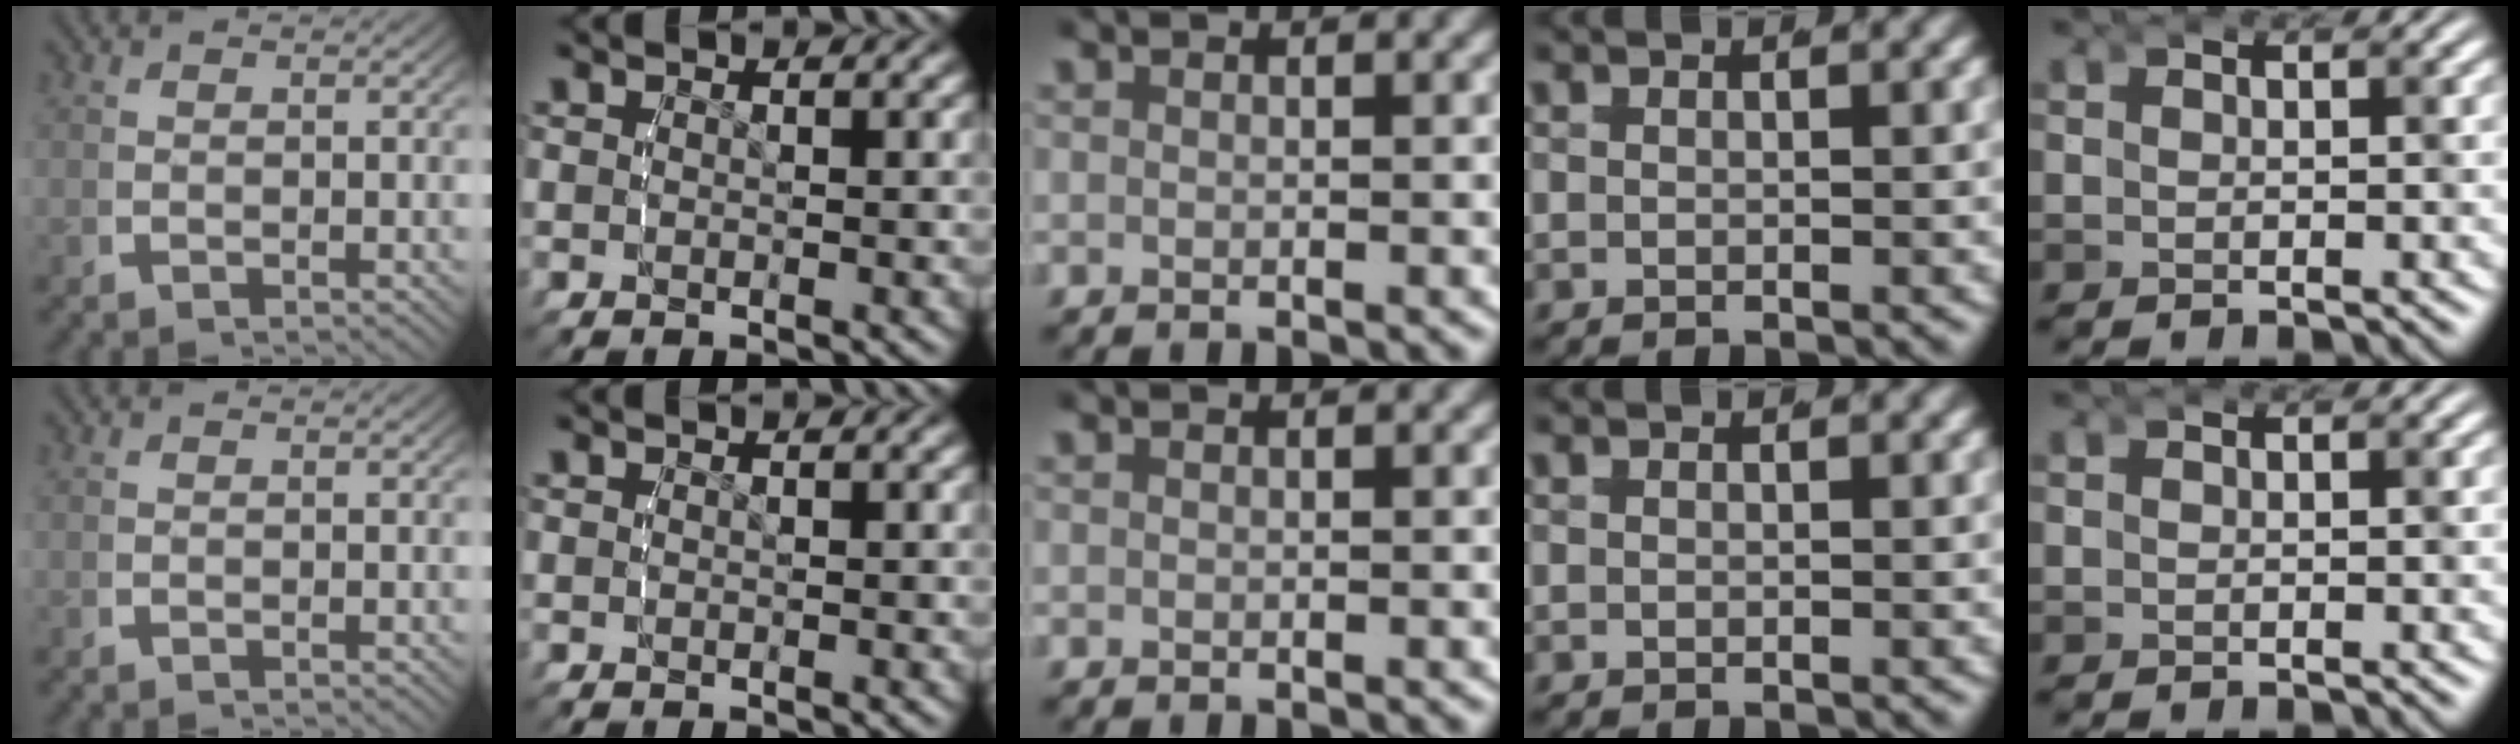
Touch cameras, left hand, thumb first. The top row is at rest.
{}